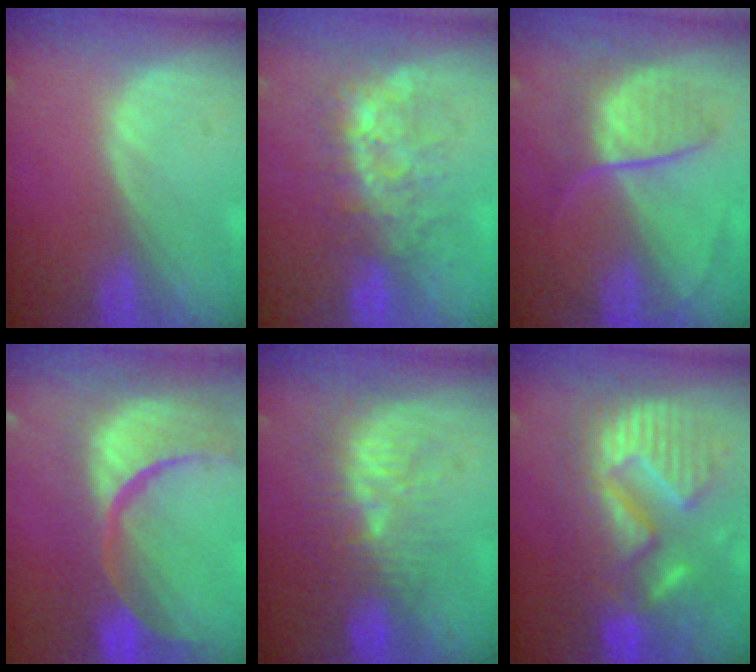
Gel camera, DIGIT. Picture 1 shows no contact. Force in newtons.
{"total": 7.6, "press": 7.0, "slide": 3.0}
{"total": 6.5, "press": 6.5, "slide": 0.9}
{"total": 15.3, "press": 12.1, "slide": 9.4}
{"total": 9.7, "press": 8.9, "slide": 3.8}
{"total": 13.1, "press": 13.0, "slide": 1.2}